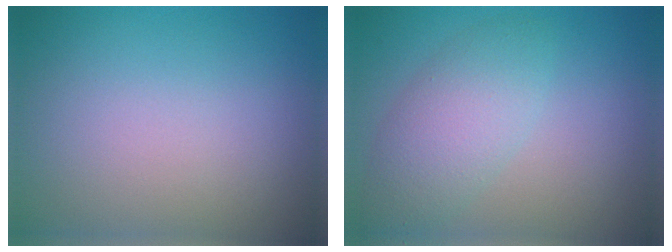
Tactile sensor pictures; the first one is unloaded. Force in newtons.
{"total": 4.2, "press": 4.2, "slide": 0.1}